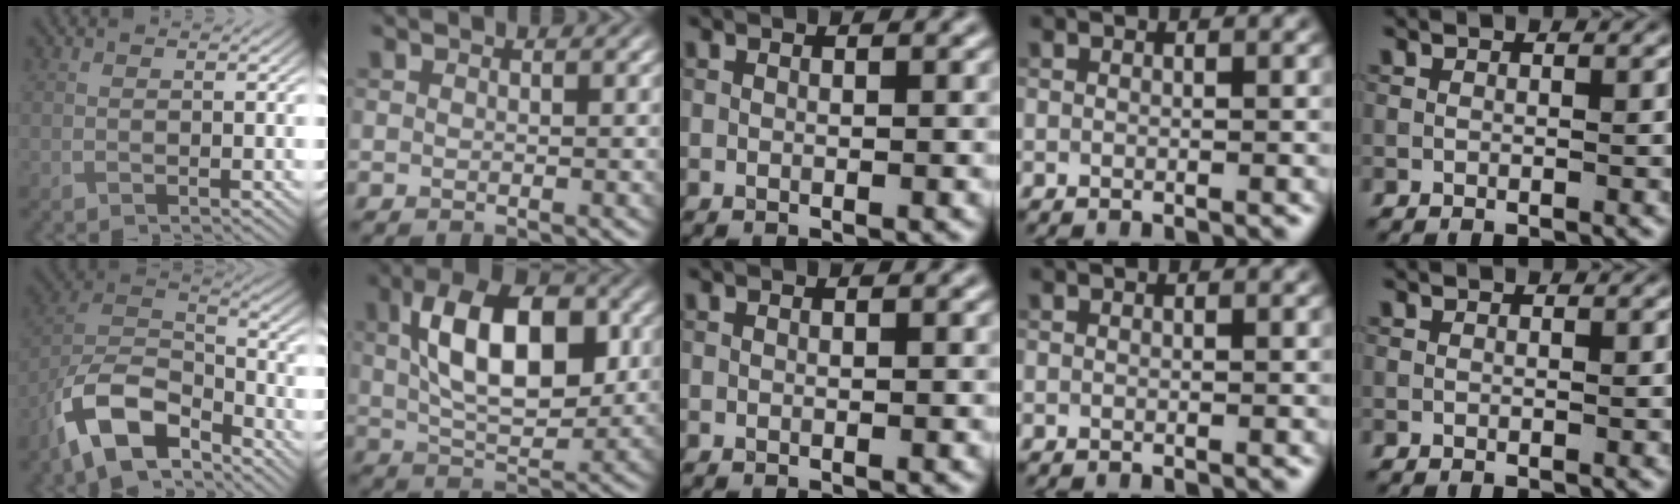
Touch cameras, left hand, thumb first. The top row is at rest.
{"thumb": {"total": 12.9, "force": [-8.5, 5.8, 7.7], "torque": [-0.161, -0.013, -0.176]}, "index": {"total": 10.4, "force": [2.2, 5.2, 8.7], "torque": [-0.142, 0.011, 0.032]}}